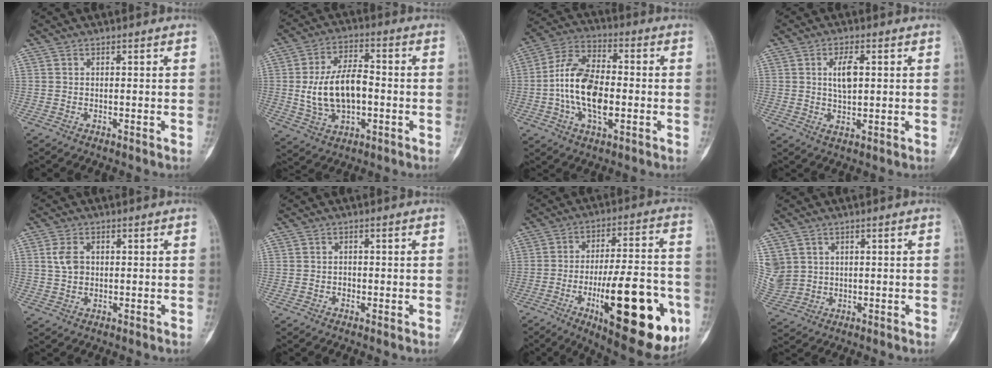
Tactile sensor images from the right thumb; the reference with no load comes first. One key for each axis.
{"total": 13.1, "fx": -0.9, "fy": 7.5, "fz": 10.6, "tx": -0.185, "ty": 0.019, "tz": -0.012}
{"total": 14.8, "fx": -1.8, "fy": 7.7, "fz": 12.5, "tx": -0.239, "ty": 0.020, "tz": -0.040}
{"total": 5.3, "fx": 1.1, "fy": 2.3, "fz": 4.6, "tx": -0.082, "ty": -0.004, "tz": 0.019}
{"total": 3.9, "fx": 0.7, "fy": 2.7, "fz": 2.7, "tx": -0.050, "ty": 0.004, "tz": 0.015}
{"total": 0.9, "fx": -0.3, "fy": 0.8, "fz": 0.2, "tx": 0.002, "ty": 0.004, "tz": -0.008}
{"total": 27.5, "fx": -9.3, "fy": 9.1, "fz": 24.3, "tx": -0.313, "ty": 0.025, "tz": -0.123}
{"total": 9.4, "fx": 2.7, "fy": 8.4, "fz": 3.4, "tx": -0.096, "ty": 0.012, "tz": 0.080}